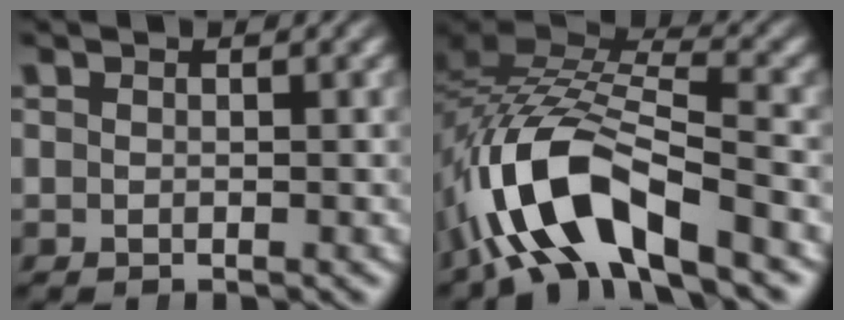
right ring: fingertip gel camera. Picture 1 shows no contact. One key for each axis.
{"total": 11.2, "fx": -2.4, "fy": 6.8, "fz": 8.6, "tx": -0.176, "ty": -0.025, "tz": -0.033}